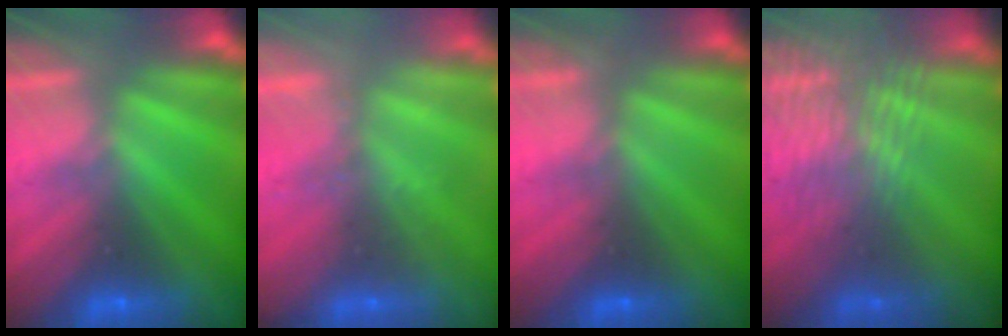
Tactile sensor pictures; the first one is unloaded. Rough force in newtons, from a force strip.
{"total": 2.3}
{"total": 4.7}
{"total": 4.6}